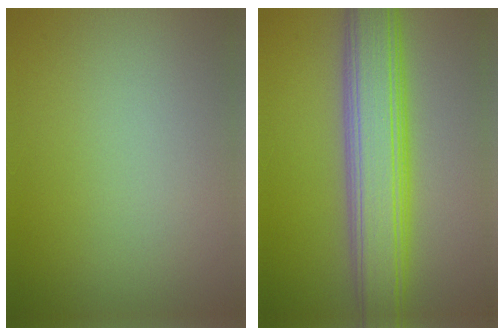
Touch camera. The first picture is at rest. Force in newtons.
{"total": 8.4, "press": 8.4, "slide": 0.3}